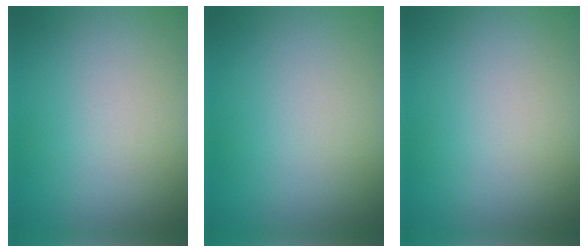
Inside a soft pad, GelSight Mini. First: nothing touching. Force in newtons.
{"total": 0.0}
{"total": 0.0}